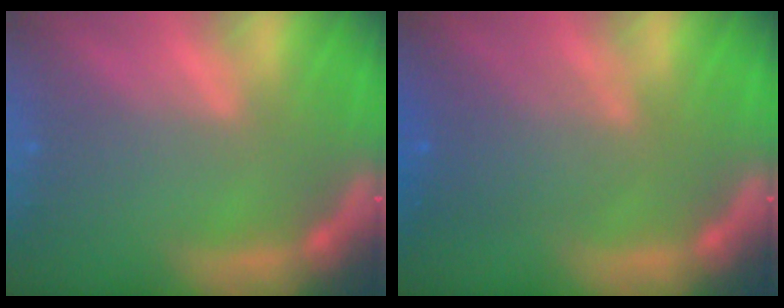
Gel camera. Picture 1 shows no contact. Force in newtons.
{"total": 4.6}